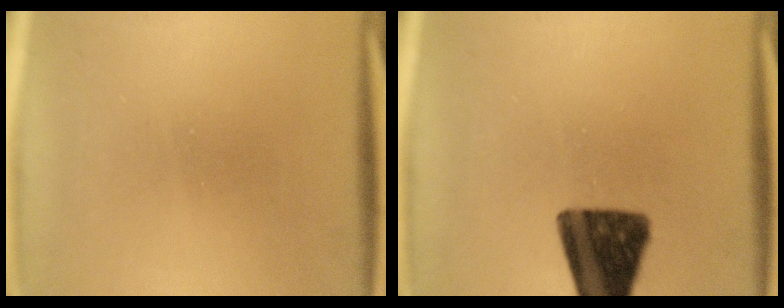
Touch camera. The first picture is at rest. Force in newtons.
{"total": 14.5}